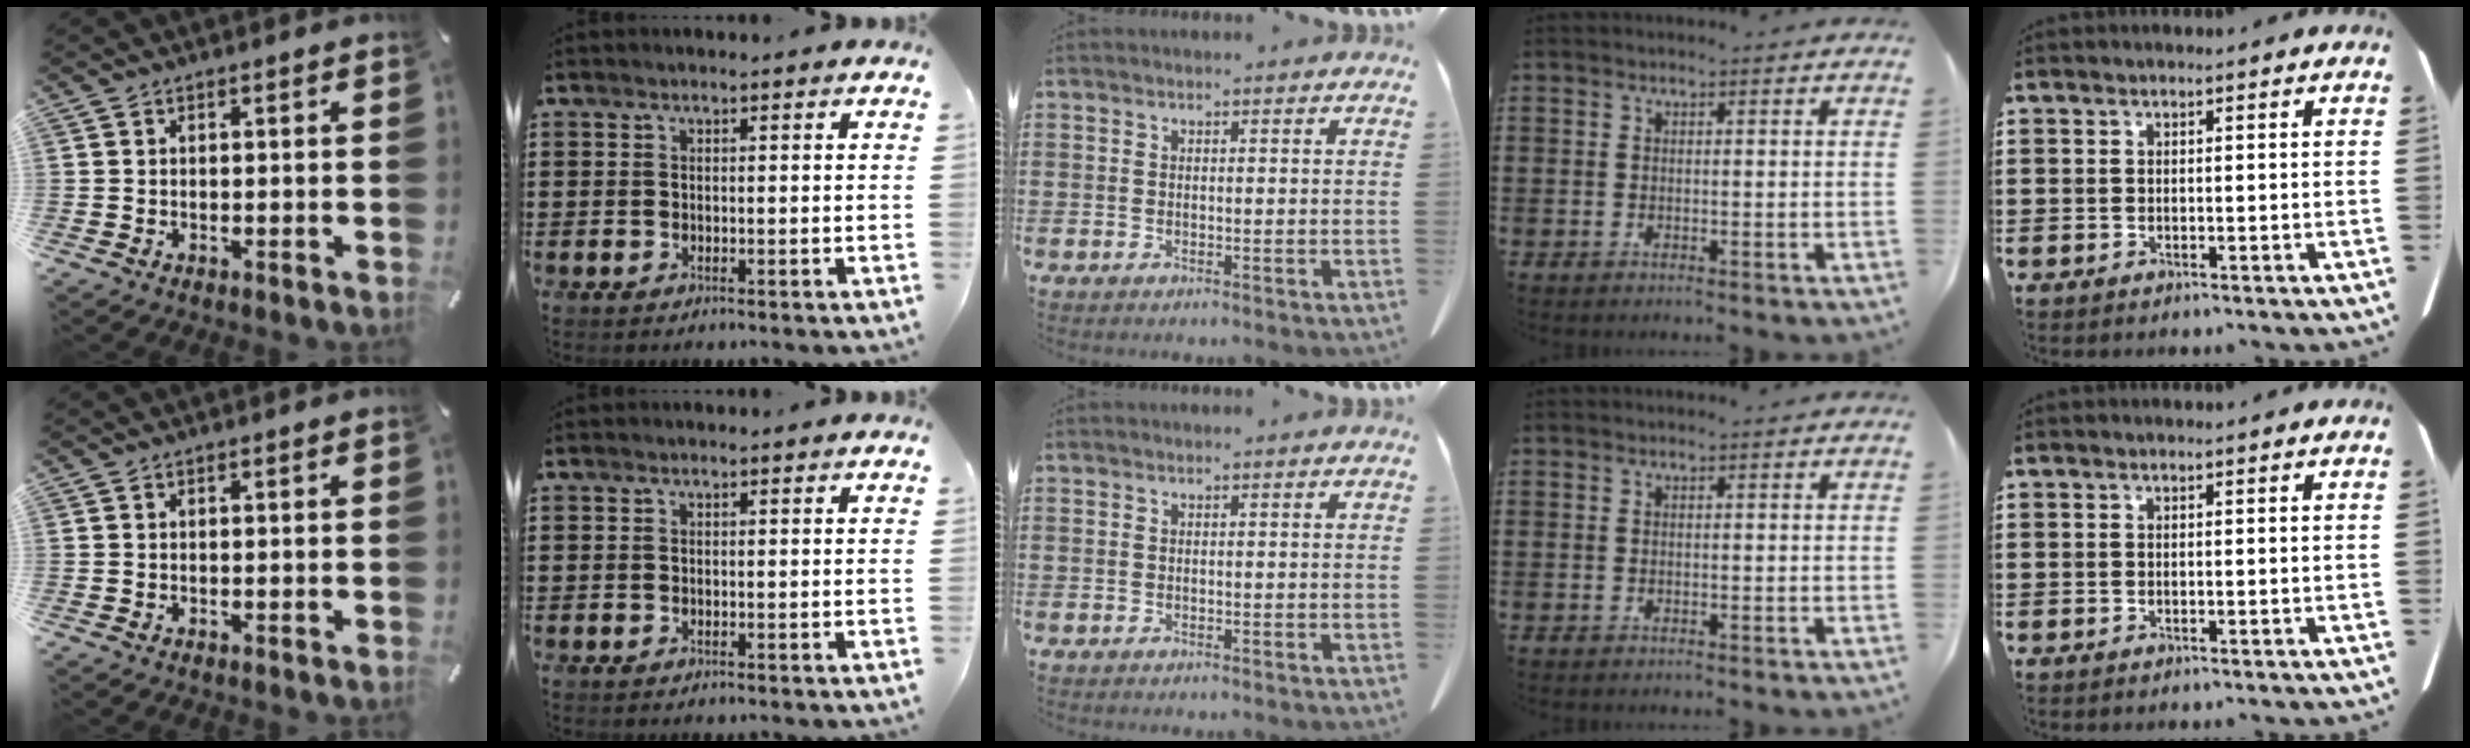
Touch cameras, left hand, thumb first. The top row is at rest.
{}